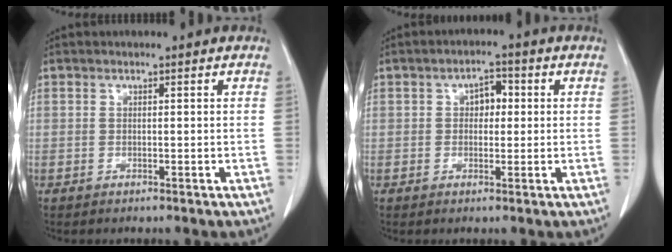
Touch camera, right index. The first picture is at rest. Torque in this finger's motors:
{"motor_torque": [0.02, -0.01, 0.05, 0.02]}